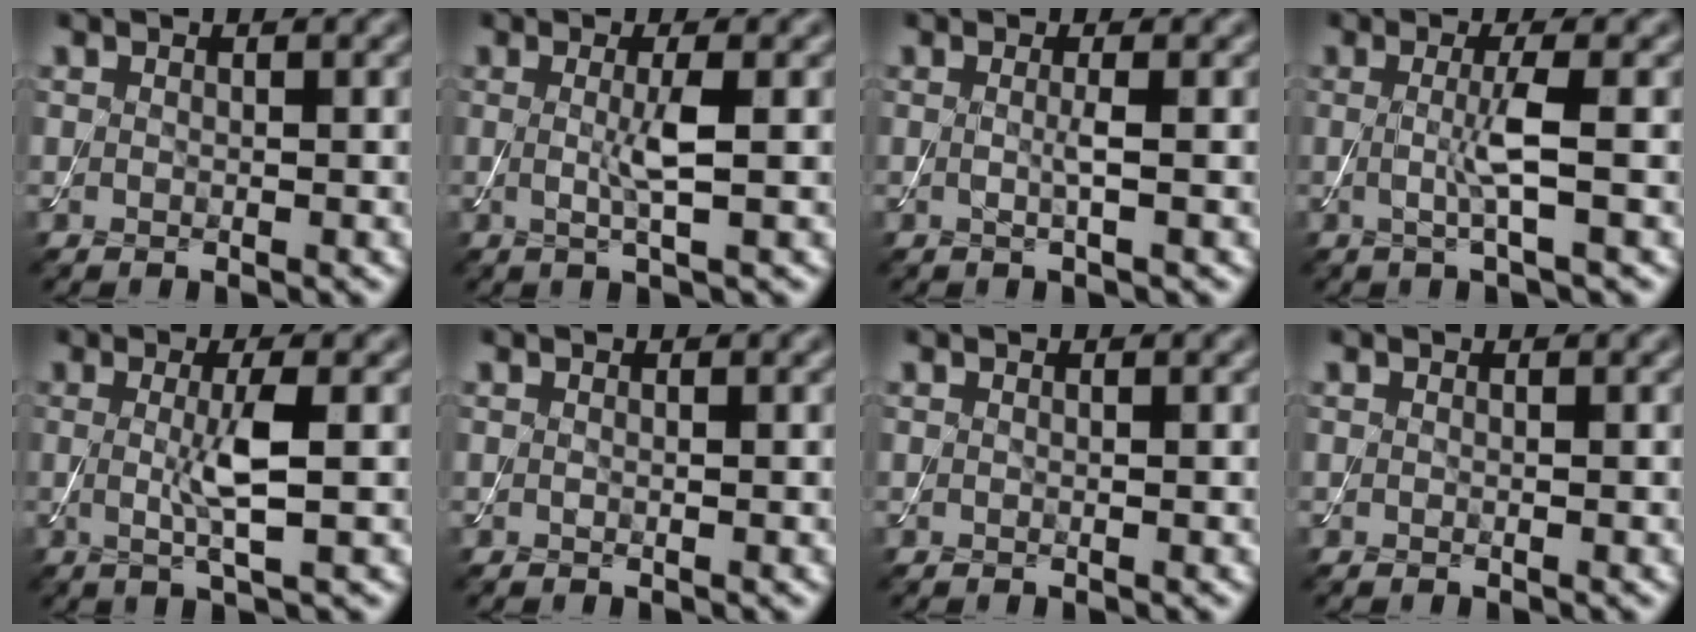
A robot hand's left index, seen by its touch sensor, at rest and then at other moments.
{"total": 2.5, "force": [0.0, 0.3, 2.5], "torque": [-0.053, -0.004, -0.003]}
{"total": 1.2, "force": [-0.1, 0.2, 1.2], "torque": [-0.025, -0.003, -0.006]}
{"total": 2.7, "force": [-0.1, 0.3, 2.7], "torque": [-0.060, -0.006, -0.006]}
{"total": 3.7, "force": [0.0, 0.5, 3.6], "torque": [-0.073, -0.007, -0.001]}
{"total": 0.0}
{"total": 0.0}
{"total": 0.0}